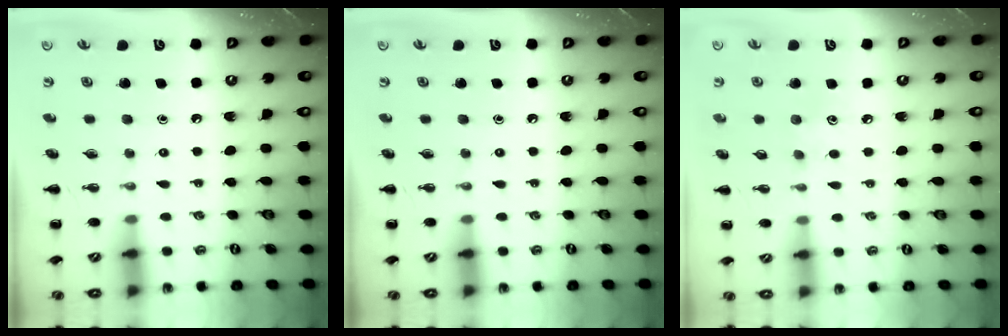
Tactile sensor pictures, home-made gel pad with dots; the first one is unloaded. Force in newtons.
{"total": 0.0}
{"total": 3.9, "press": 3.7, "slide": 0.9}